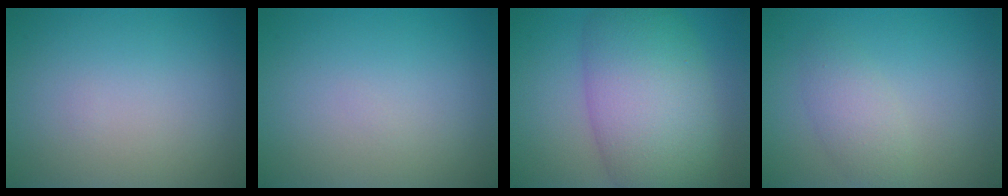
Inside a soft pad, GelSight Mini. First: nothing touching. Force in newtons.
{"total": 0.0}
{"total": 10.2, "press": 10.2, "slide": 0.3}
{"total": 2.3, "press": 2.3, "slide": 0.1}